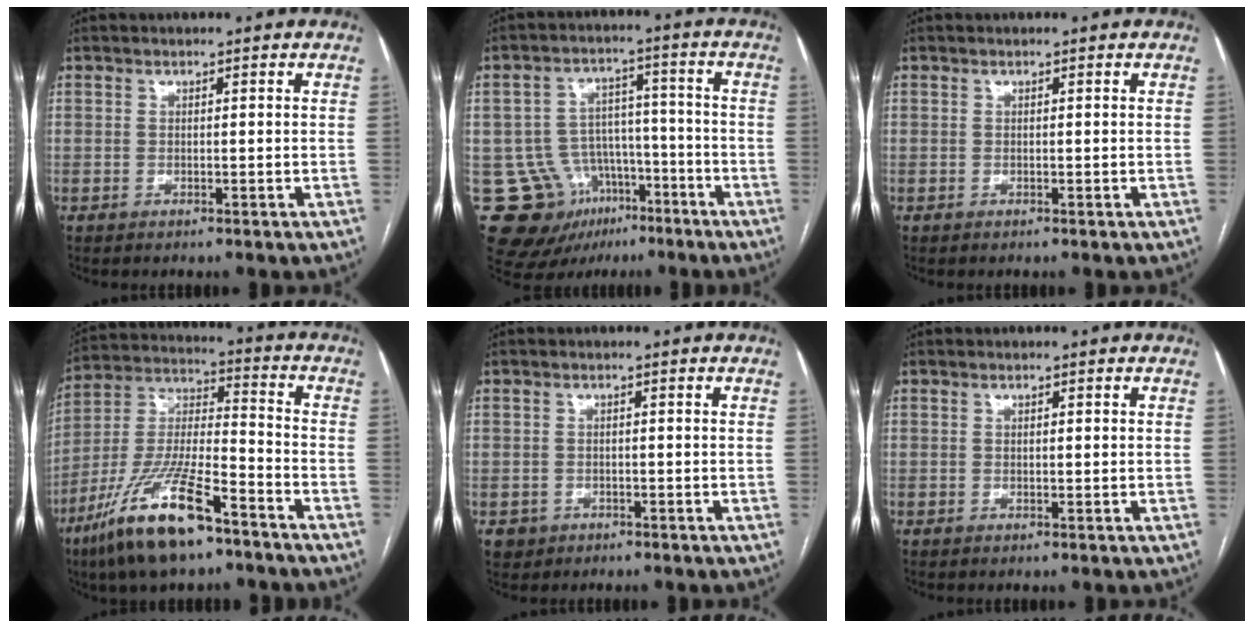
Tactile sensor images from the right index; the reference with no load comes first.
{"total": 13.1, "force": [-6.9, 10.3, 4.4], "torque": [-0.080, 0.052, -0.095]}
{"total": 0.0}
{"total": 17.4, "force": [-10.9, 3.7, 13.0], "torque": [-0.281, -0.025, -0.202]}
{"total": 2.3, "force": [-0.9, 2.1, 0.2], "torque": [-0.004, 0.004, -0.009]}
{"total": 0.7, "force": [0.2, 0.2, 0.6], "torque": [-0.013, 0.000, 0.003]}